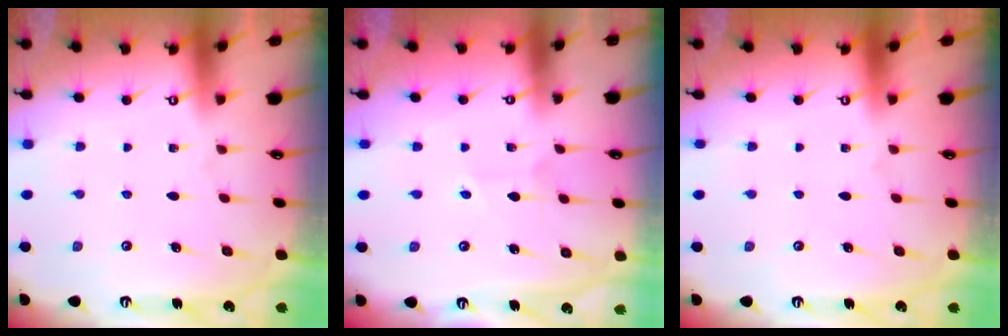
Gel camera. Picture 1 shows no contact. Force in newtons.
{"total": 2.8, "press": 2.8, "slide": 0.3}
{"total": 0.0}